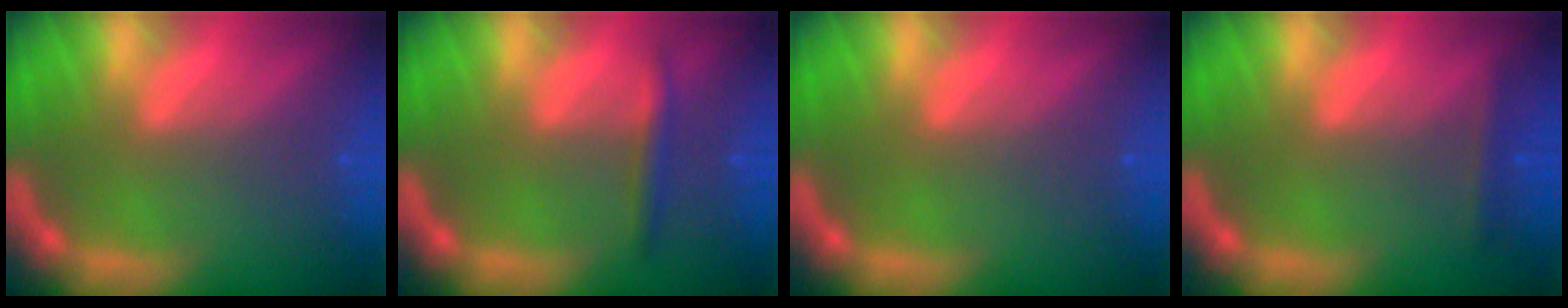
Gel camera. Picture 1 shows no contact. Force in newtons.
{"total": 1.9}
{"total": 0.0}
{"total": 1.4}